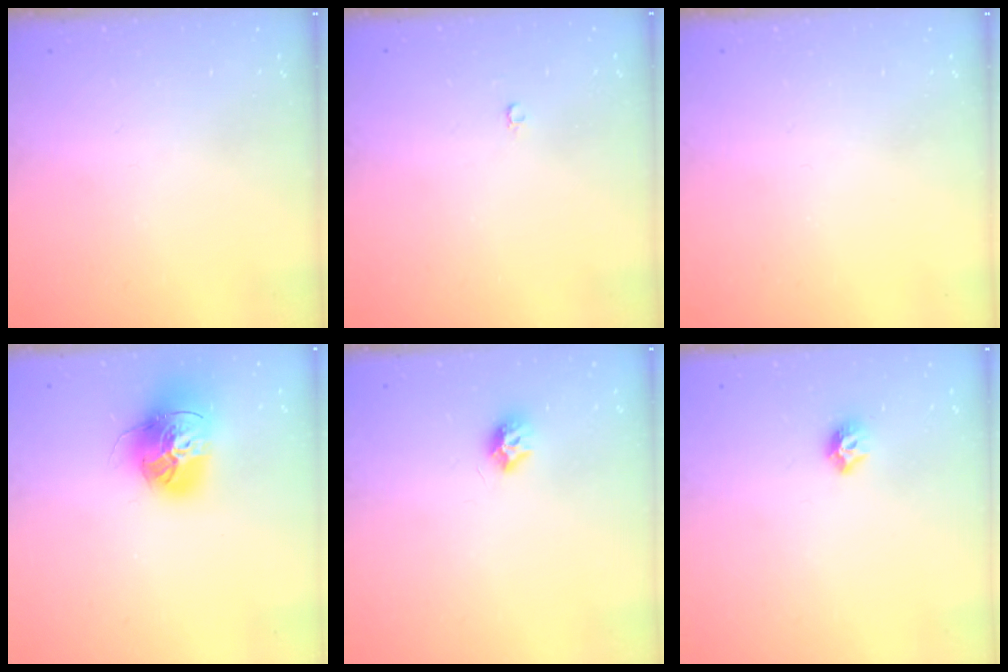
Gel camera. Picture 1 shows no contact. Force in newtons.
{"total": 2.0, "press": 2.0, "slide": 0.4}
{"total": 0.0}
{"total": 17.1, "press": 17.0, "slide": 1.9}
{"total": 7.4, "press": 7.4, "slide": 0.2}
{"total": 5.8, "press": 5.7, "slide": 0.9}